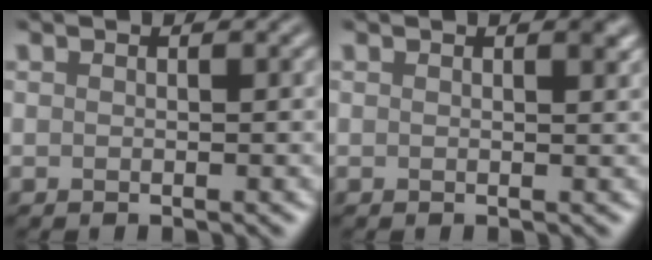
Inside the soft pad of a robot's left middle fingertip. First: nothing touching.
{"total": 1.1, "force": [0.7, 0.3, 0.8], "torque": [-0.009, 0.001, 0.010]}